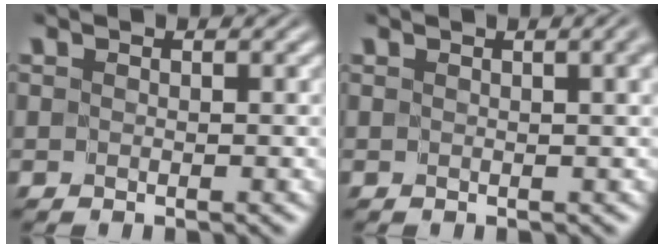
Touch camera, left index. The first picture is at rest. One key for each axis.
{"total": 2.6, "fx": 1.0, "fy": 0.8, "fz": 2.3, "tx": -0.014, "ty": 0.006, "tz": 0.004}